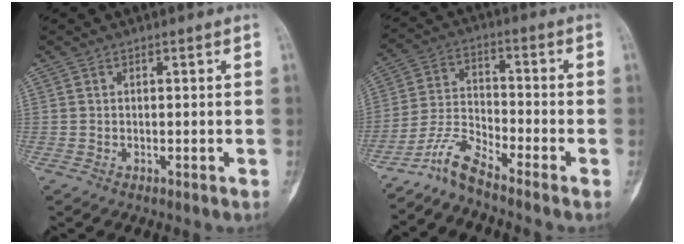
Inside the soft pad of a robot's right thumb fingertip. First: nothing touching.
{"total": 6.8, "force": [-6.2, 0.1, 3.0], "torque": [-0.068, 0.039, -0.133]}